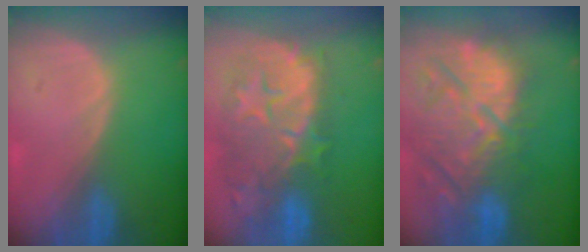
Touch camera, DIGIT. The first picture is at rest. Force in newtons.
{"total": 12.2, "press": 11.0, "slide": 5.2}
{"total": 14.0, "press": 12.5, "slide": 6.2}